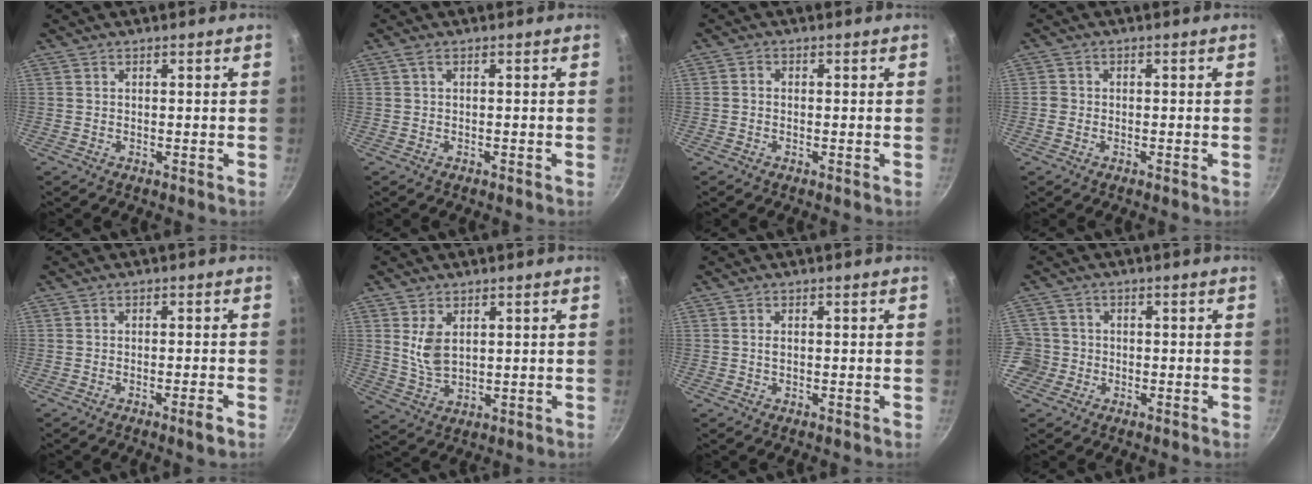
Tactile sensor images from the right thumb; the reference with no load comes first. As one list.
[{"total": 0.9, "force": [-0.1, 0.3, 0.8], "torque": [-0.021, 0.003, 0.000]}, {"total": 1.1, "force": [-0.4, 0.9, 0.6], "torque": [-0.010, 0.005, -0.009]}, {"total": 1.6, "force": [-0.8, 1.3, 0.6], "torque": [-0.013, 0.005, -0.017]}, {"total": 2.5, "force": [-1.5, 0.1, 2.0], "torque": [-0.036, 0.013, -0.020]}, {"total": 6.2, "force": [1.8, 3.9, 4.5], "torque": [-0.078, -0.017, 0.042]}, {"total": 1.0, "force": [0.1, 0.7, 0.7], "torque": [-0.011, 0.001, 0.001]}, {"total": 6.0, "force": [-1.7, 5.6, 1.3], "torque": [-0.015, 0.024, -0.035]}]